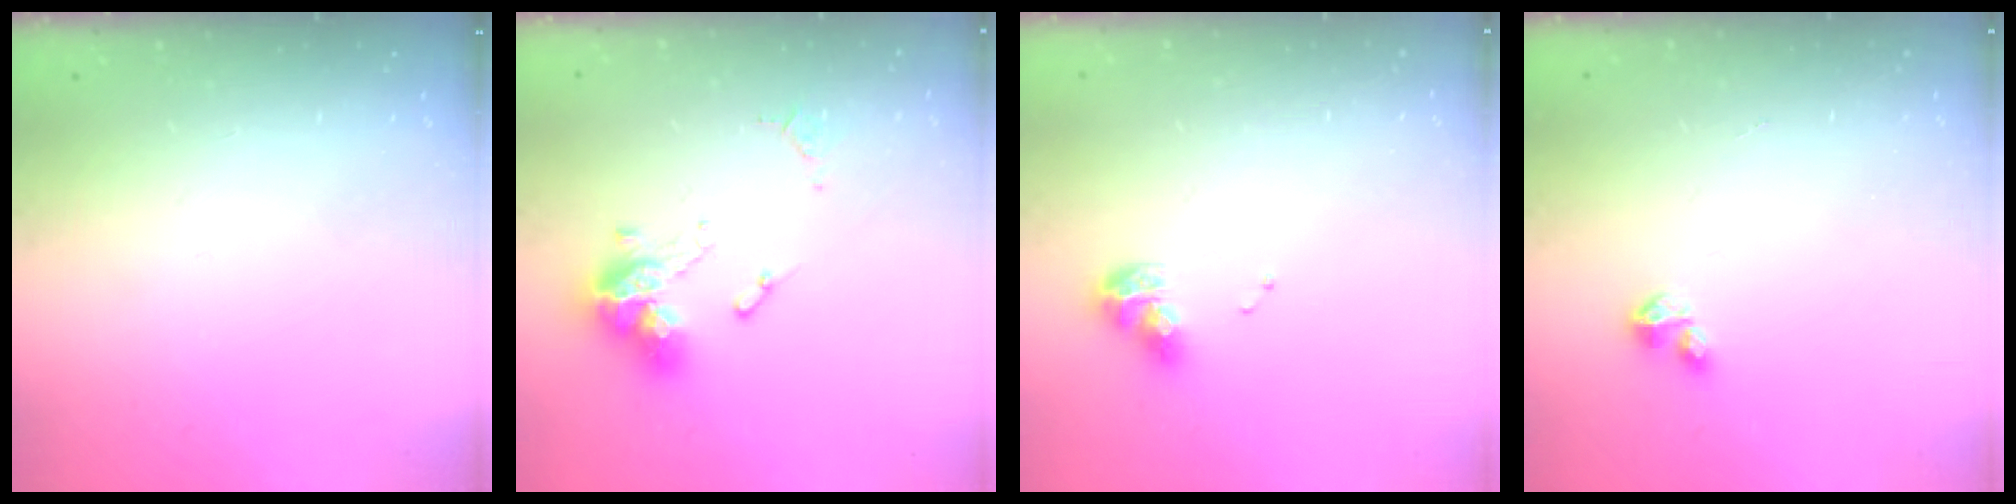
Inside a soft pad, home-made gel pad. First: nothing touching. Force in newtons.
{"total": 13.9, "press": 13.9, "slide": 1.2}
{"total": 10.1, "press": 10.1, "slide": 1.0}
{"total": 2.1, "press": 2.1, "slide": 0.2}